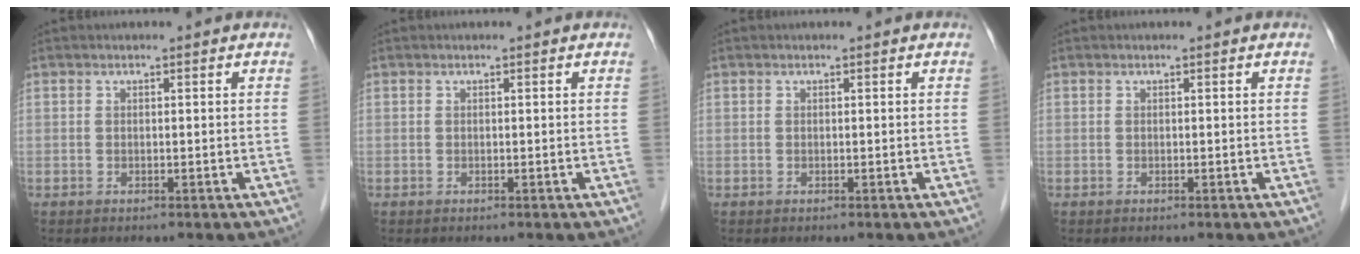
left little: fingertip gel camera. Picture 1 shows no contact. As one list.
[{"total": 0.0}, {"total": 0.0}, {"total": 0.0}]